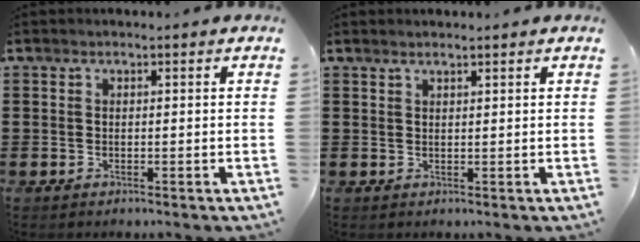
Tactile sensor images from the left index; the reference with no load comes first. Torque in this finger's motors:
{"motor_torque": [0.23, 0.28, -0.02, 0.01]}